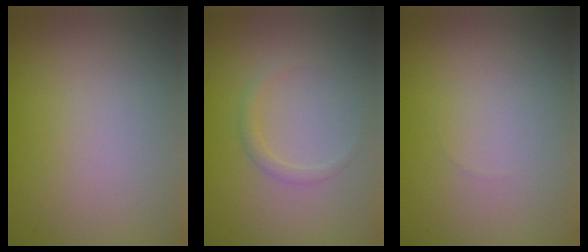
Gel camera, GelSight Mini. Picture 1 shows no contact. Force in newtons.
{"total": 1.0, "press": 1.0, "slide": 0.0}
{"total": 0.0}